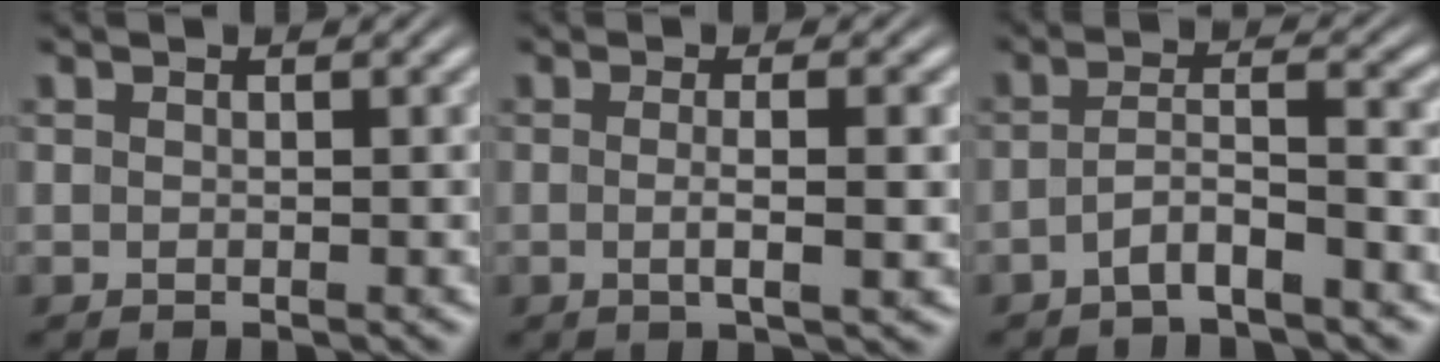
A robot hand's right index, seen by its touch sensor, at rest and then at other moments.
{"total": 2.3, "force": [-0.5, -0.3, 2.2], "torque": [-0.034, -0.005, -0.005]}
{"total": 3.0, "force": [-2.2, 0.7, 1.9], "torque": [-0.026, -0.001, -0.039]}